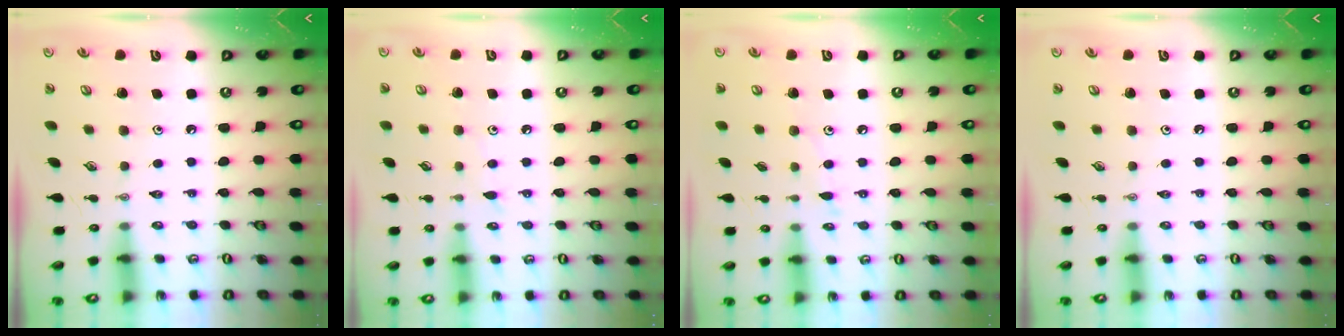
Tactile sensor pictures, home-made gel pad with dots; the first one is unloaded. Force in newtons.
{"total": 6.0, "press": 5.9, "slide": 0.6}
{"total": 6.3, "press": 6.3, "slide": 0.7}
{"total": 0.0}